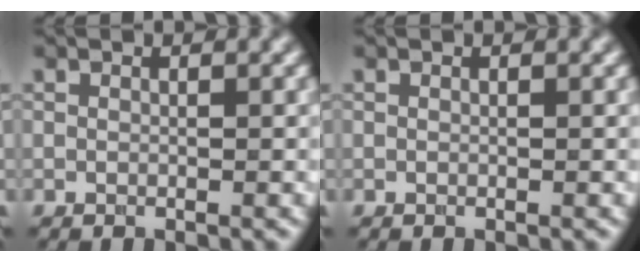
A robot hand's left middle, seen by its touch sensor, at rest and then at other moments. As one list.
[{"total": 0.0}]